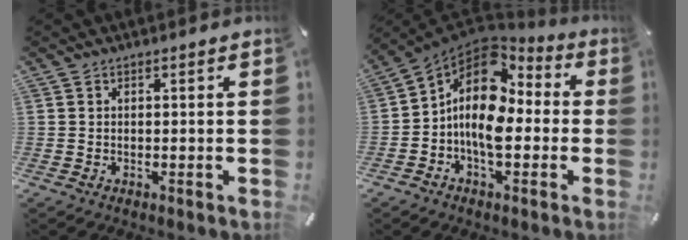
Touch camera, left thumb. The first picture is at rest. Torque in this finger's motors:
{"motor_torque": [0.86, 1.97, 1.60, 1.17, 0.21]}